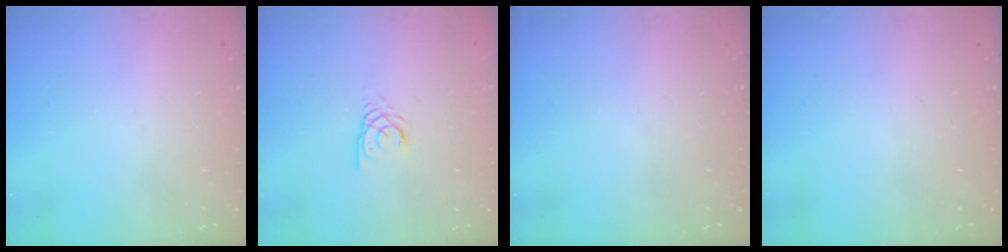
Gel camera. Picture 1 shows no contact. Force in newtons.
{"total": 2.9, "press": 2.9, "slide": 0.2}
{"total": 0.0}
{"total": 0.0}